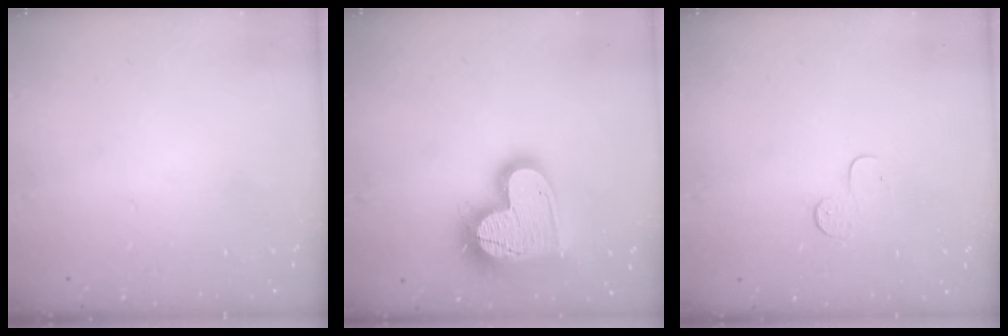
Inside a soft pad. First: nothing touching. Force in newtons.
{"total": 20.1, "press": 20.1, "slide": 1.7}
{"total": 5.0, "press": 4.9, "slide": 0.5}